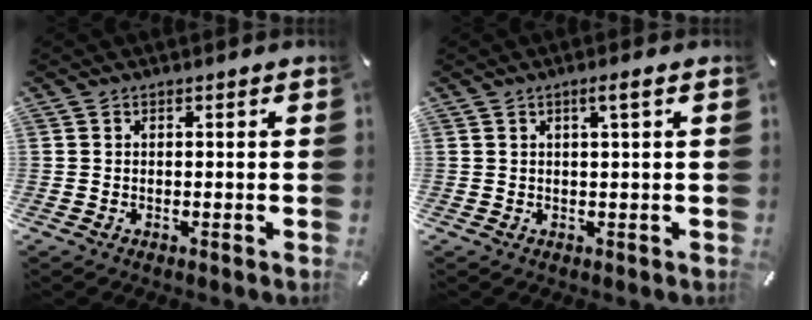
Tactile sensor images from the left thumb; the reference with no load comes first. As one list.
[{"total": 2.7, "force": [1.1, 0.1, 2.5], "torque": [-0.049, 0.000, 0.017]}]